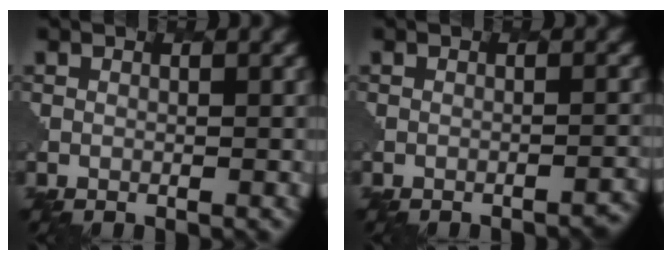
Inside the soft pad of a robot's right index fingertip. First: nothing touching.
{"total": 2.4, "force": [-2.2, 0.5, 0.9], "torque": [-0.007, 0.015, -0.030]}